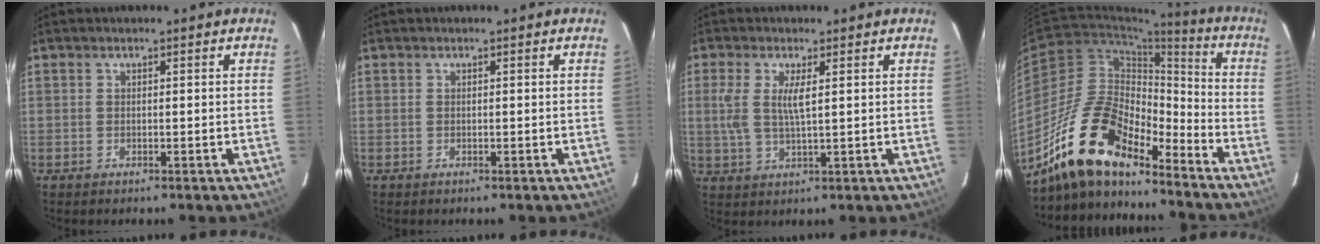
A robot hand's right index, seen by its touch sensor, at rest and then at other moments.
{"total": 0.0}
{"total": 5.6, "force": [1.2, 1.2, 5.3], "torque": [-0.115, -0.002, 0.020]}
{"total": 17.2, "force": [-13.9, 5.6, 8.4], "torque": [-0.156, 0.006, -0.264]}